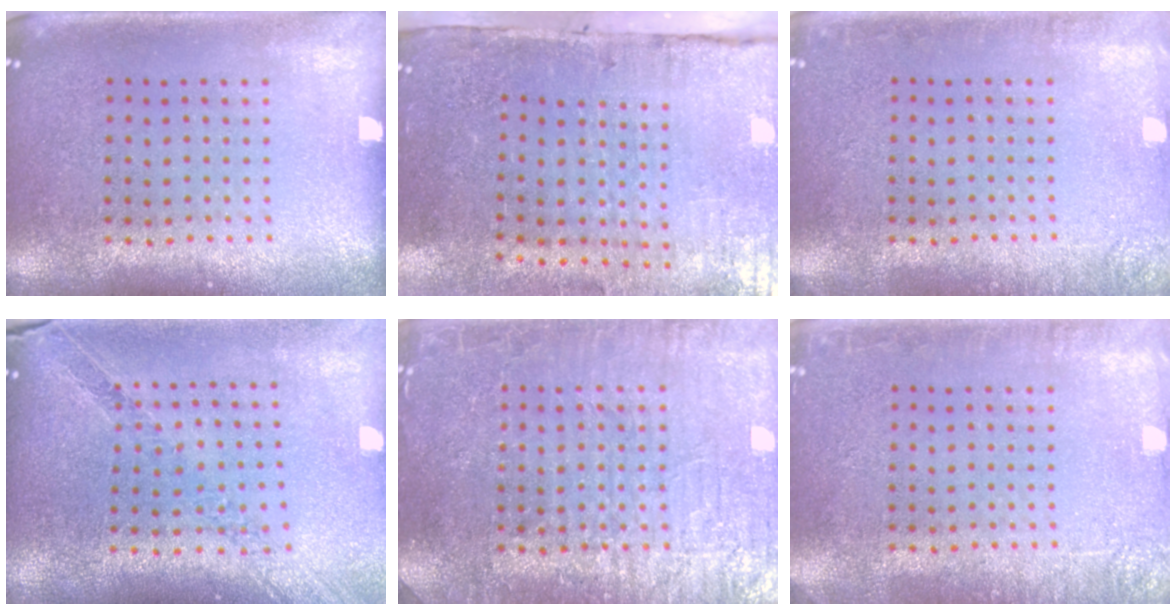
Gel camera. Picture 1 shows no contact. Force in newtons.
{"total": 4.7, "press": 3.7, "slide": 2.9}
{"total": 1.7, "press": 1.7, "slide": 0.3}
{"total": 1.2, "press": 1.2, "slide": 0.2}
{"total": 4.1, "press": 4.0, "slide": 0.6}
{"total": 2.4, "press": 2.3, "slide": 0.3}